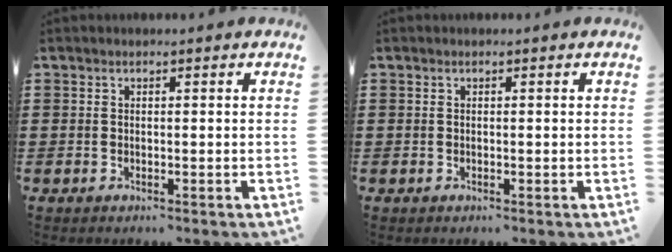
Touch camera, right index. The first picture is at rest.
{"total": 0.0}